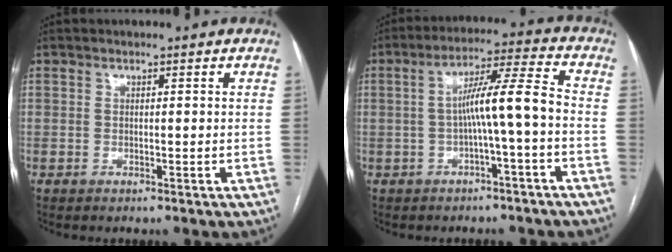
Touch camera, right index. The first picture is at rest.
{"total": 8.3, "force": [-1.4, -0.4, 8.2], "torque": [-0.139, 0.026, -0.020]}